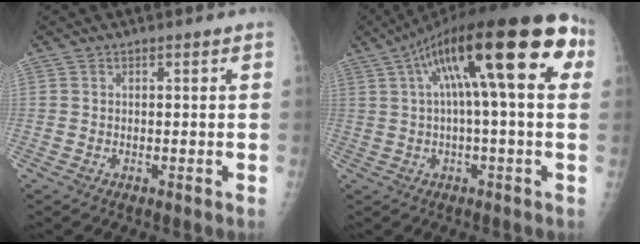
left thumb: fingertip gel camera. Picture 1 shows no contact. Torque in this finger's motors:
{"motor_torque": [1.03, 0.96, 2.23, -0.53, 0.58]}